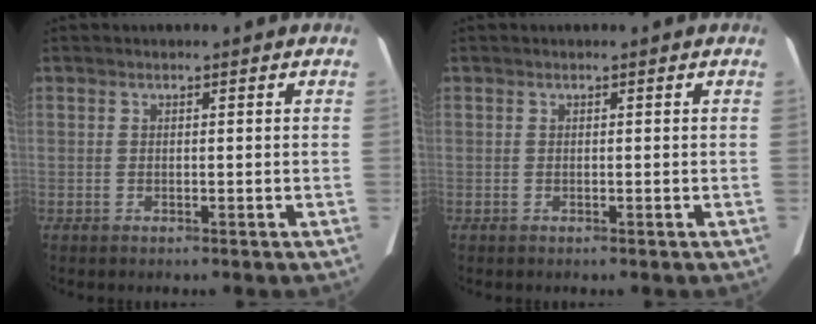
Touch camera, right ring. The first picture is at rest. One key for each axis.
{"total": 0.0}